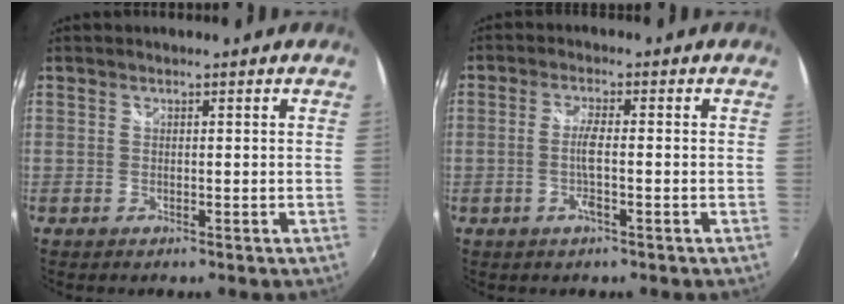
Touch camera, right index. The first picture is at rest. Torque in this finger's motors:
{"motor_torque": [1.22, 0.92, 0.12, 0.05]}